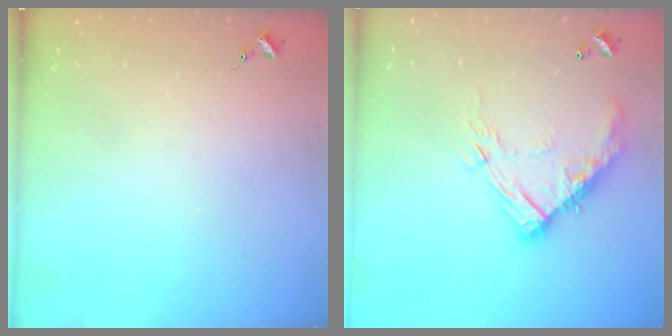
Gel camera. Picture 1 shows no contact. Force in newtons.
{"total": 15.6, "press": 15.6, "slide": 1.2}